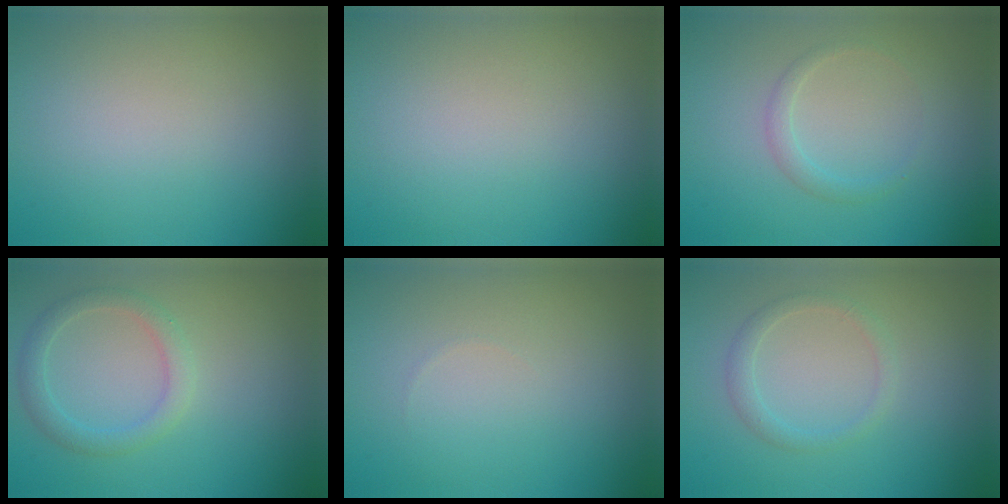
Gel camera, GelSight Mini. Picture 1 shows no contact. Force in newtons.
{"total": 0.0}
{"total": 1.3, "press": 1.3, "slide": 0.0}
{"total": 2.3, "press": 2.3, "slide": 0.1}
{"total": 0.0}
{"total": 1.5, "press": 1.5, "slide": 0.1}